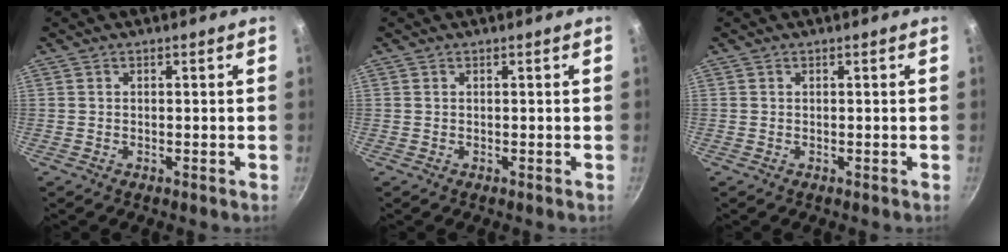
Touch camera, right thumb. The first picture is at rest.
{"total": 0.0}
{"total": 0.0}